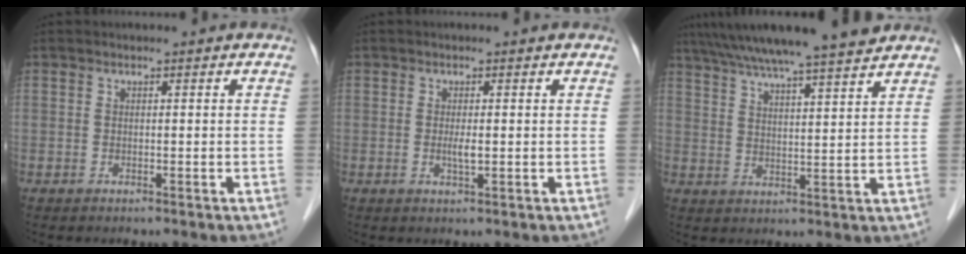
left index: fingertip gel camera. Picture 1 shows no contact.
{"total": 1.6, "force": [-0.1, 0.3, 1.6], "torque": [-0.034, -0.003, 0.000]}
{"total": 15.2, "force": [13.2, -0.2, 7.6], "torque": [-0.131, 0.025, 0.196]}